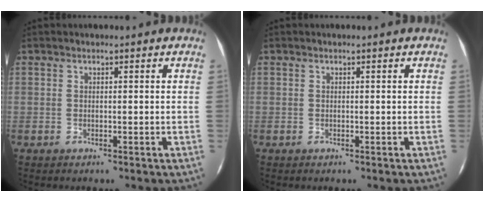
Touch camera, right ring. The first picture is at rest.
{"total": 0.0}